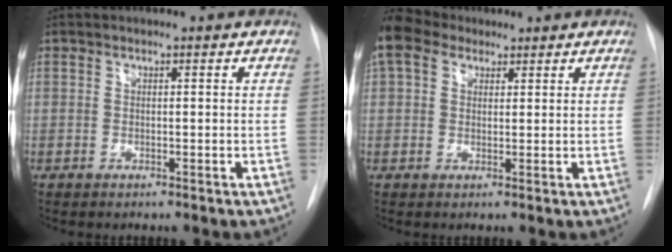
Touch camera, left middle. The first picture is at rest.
{"total": 5.7, "force": [4.2, 3.4, 1.9], "torque": [-0.050, 0.031, 0.085]}